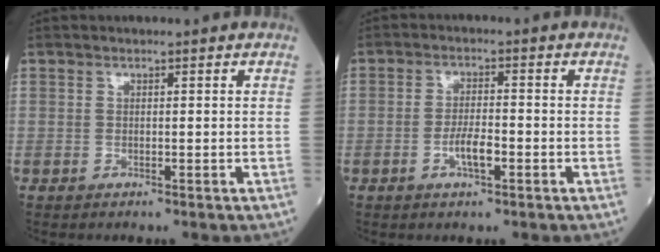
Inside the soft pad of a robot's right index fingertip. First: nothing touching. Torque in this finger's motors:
{"motor_torque": [0.19, -0.05, 0.15, 0.06]}